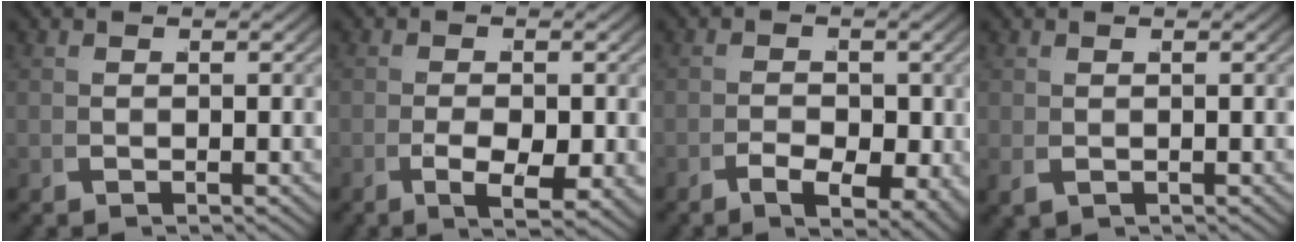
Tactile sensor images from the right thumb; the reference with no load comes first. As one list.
[{"total": 5.2, "force": [-1.2, 2.4, 4.4], "torque": [-0.080, -0.020, -0.011]}, {"total": 4.4, "force": [-1.3, 2.5, 3.4], "torque": [-0.049, -0.014, -0.017]}, {"total": 0.7, "force": [0.2, 0.5, 0.5], "torque": [-0.008, 0.000, 0.008]}]